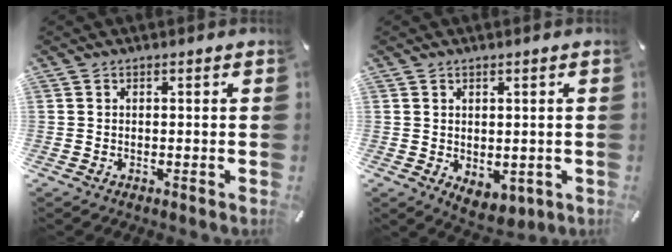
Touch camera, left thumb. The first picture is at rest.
{"total": 3.0, "force": [0.3, 2.5, 1.7], "torque": [-0.014, 0.001, 0.008]}